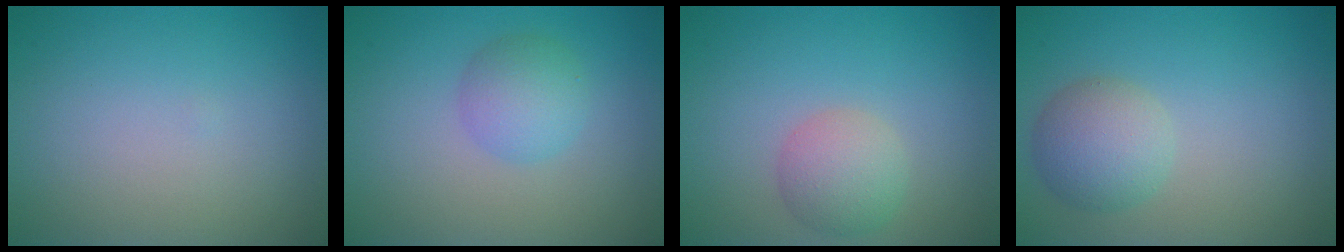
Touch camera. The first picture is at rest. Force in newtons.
{"total": 3.5, "press": 3.5, "slide": 0.2}
{"total": 3.0, "press": 3.0, "slide": 0.2}
{"total": 2.8, "press": 2.8, "slide": 0.3}